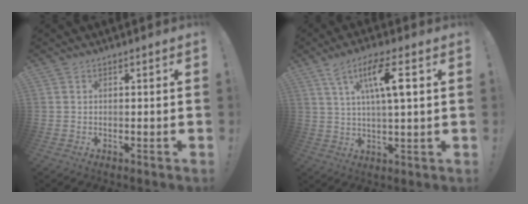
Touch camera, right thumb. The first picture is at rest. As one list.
[{"total": 10.7, "force": [3.8, 2.2, 9.8], "torque": [-0.169, 0.004, 0.060]}]